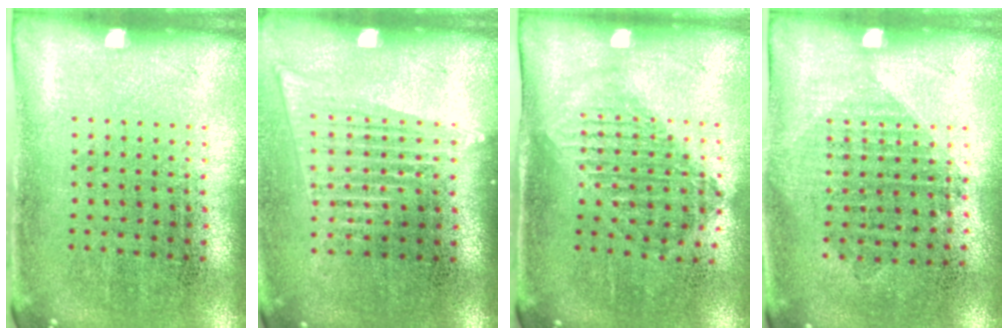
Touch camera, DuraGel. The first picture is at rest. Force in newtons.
{"total": 1.6, "press": 1.4, "slide": 0.7}
{"total": 1.3, "press": 1.1, "slide": 0.6}
{"total": 1.0, "press": 0.9, "slide": 0.5}